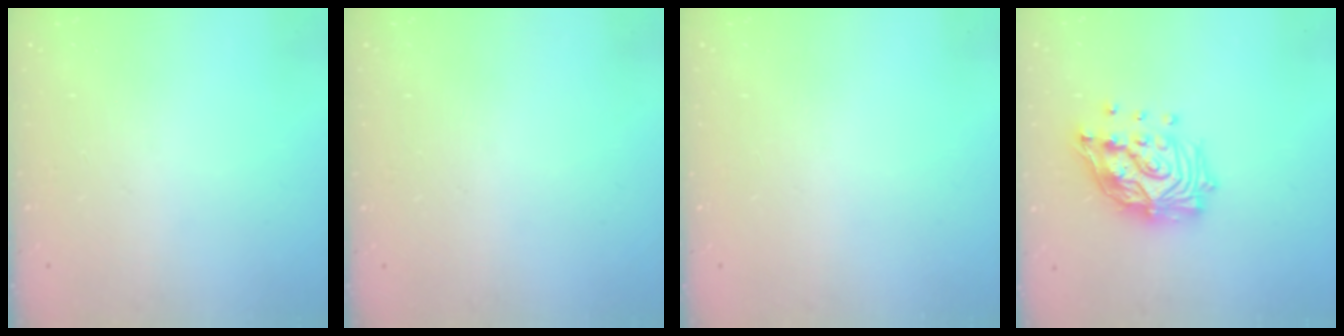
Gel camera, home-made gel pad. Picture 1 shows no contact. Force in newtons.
{"total": 0.0}
{"total": 0.0}
{"total": 16.7, "press": 16.6, "slide": 1.1}